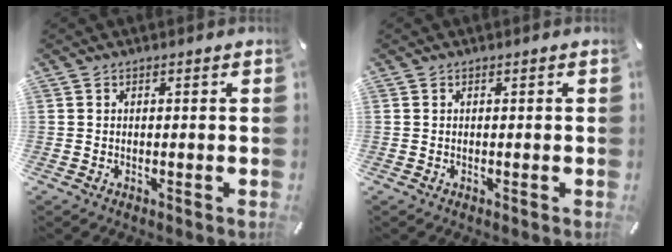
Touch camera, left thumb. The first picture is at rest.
{"total": 0.0}